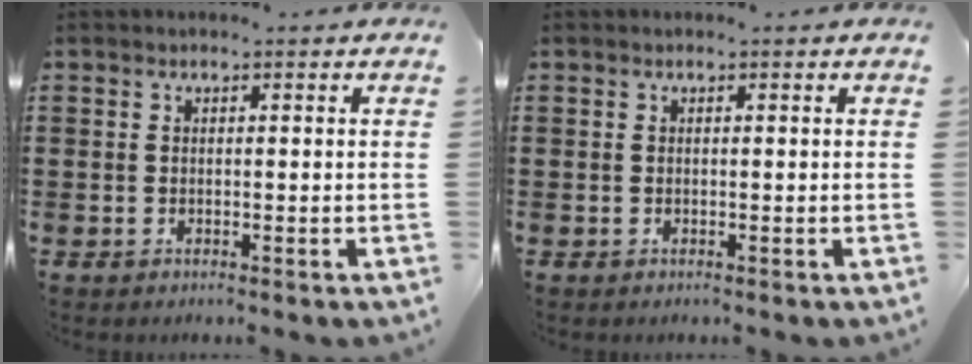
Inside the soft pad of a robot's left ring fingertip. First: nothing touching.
{"total": 0.0}